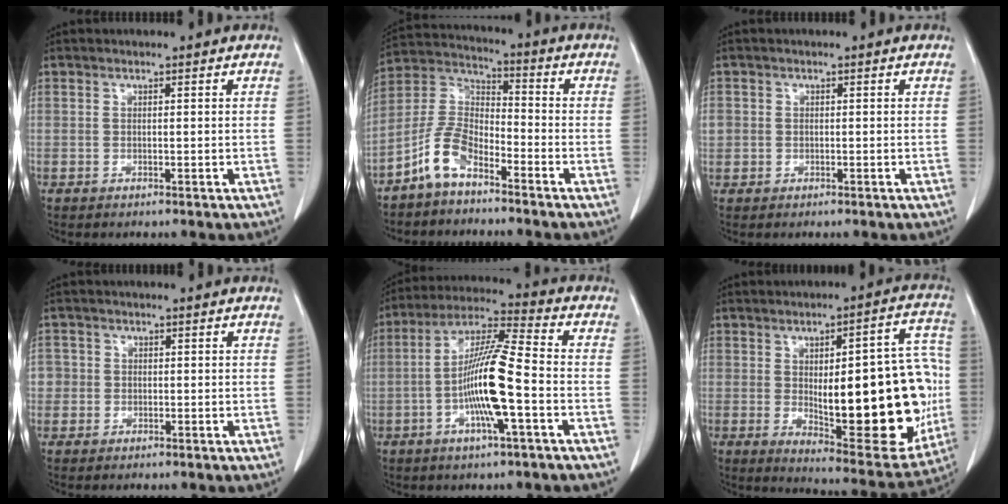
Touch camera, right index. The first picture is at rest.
{"total": 8.0, "force": [-5.5, 3.4, 4.7], "torque": [-0.112, 0.016, -0.117]}
{"total": 2.0, "force": [0.1, 1.9, 0.6], "torque": [-0.013, 0.008, 0.003]}
{"total": 2.5, "force": [-0.2, 2.5, 0.1], "torque": [0.010, 0.006, -0.007]}
{"total": 12.9, "force": [-3.1, 0.7, 12.6], "torque": [-0.242, 0.004, -0.064]}
{"total": 24.7, "force": [-1.6, 7.5, 23.5], "torque": [-0.263, 0.013, 0.001]}